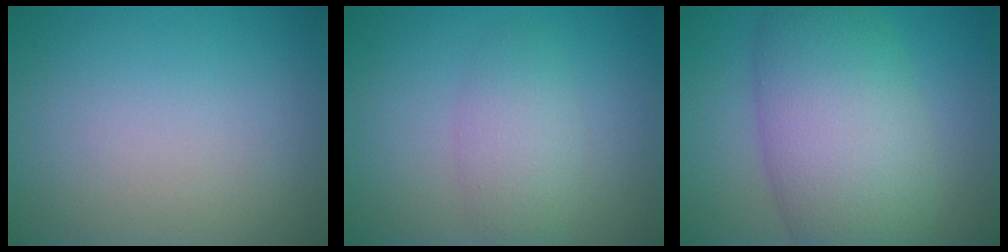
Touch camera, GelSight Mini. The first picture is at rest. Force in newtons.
{"total": 3.2, "press": 3.2, "slide": 0.1}
{"total": 10.2, "press": 10.2, "slide": 0.4}